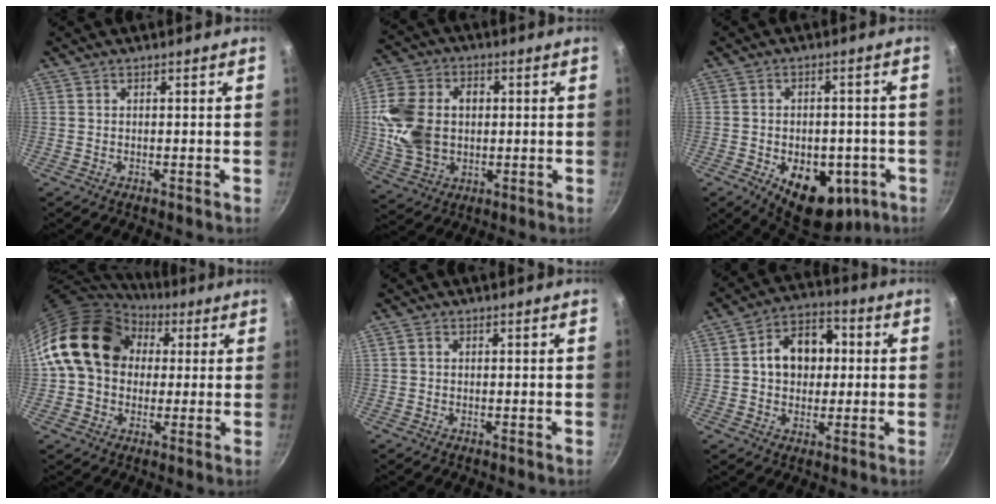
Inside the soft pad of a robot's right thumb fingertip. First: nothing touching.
{"total": 14.7, "force": [0.7, 11.0, 9.8], "torque": [-0.178, 0.010, 0.015]}
{"total": 15.5, "force": [-5.3, 9.8, 10.8], "torque": [-0.114, 0.002, -0.059]}
{"total": 17.7, "force": [4.9, 13.7, 10.0], "torque": [-0.147, 0.024, 0.076]}
{"total": 0.8, "force": [0.1, 0.7, 0.4], "torque": [-0.005, 0.004, 0.001]}
{"total": 11.7, "force": [1.3, 8.8, 7.6], "torque": [-0.080, 0.020, 0.007]}